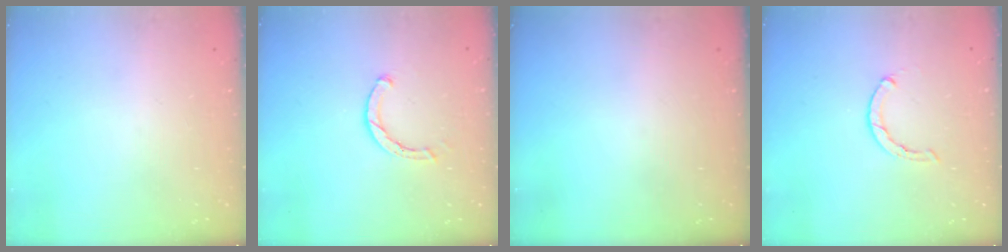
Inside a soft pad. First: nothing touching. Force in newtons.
{"total": 1.6, "press": 1.6, "slide": 0.2}
{"total": 0.0}
{"total": 0.7, "press": 0.6, "slide": 0.2}